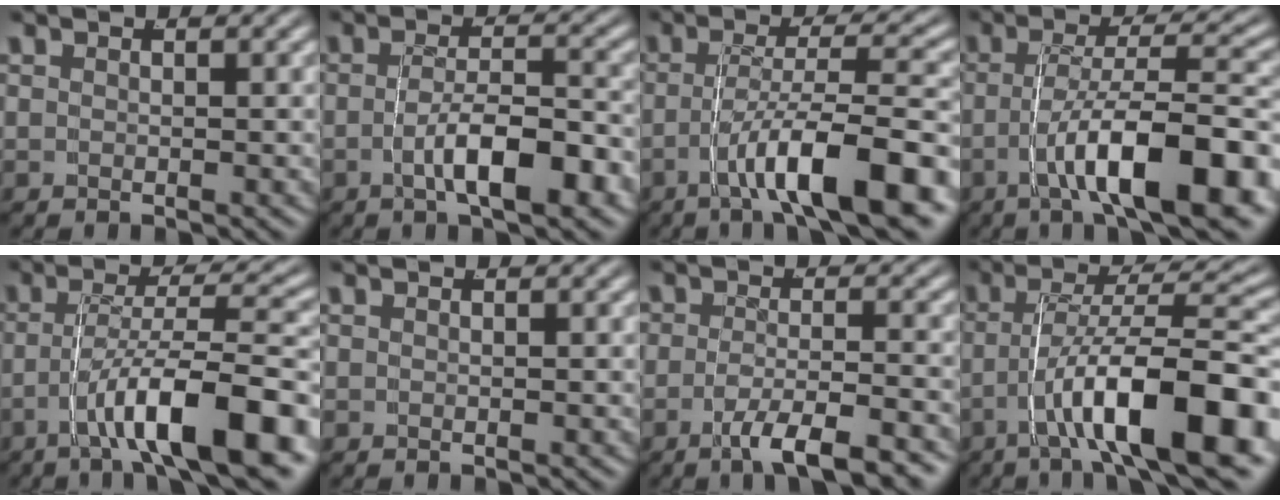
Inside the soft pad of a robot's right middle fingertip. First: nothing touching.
{"total": 4.9, "force": [-2.5, 1.1, 4.1], "torque": [-0.064, -0.004, -0.040]}
{"total": 7.8, "force": [-3.6, 1.5, 6.8], "torque": [-0.098, 0.003, -0.055]}
{"total": 9.6, "force": [-4.0, 2.6, 8.3], "torque": [-0.119, -0.001, -0.059]}
{"total": 8.8, "force": [-4.1, 2.0, 7.5], "torque": [-0.110, 0.001, -0.060]}
{"total": 0.0}
{"total": 4.6, "force": [-3.3, 0.8, 3.1], "torque": [-0.056, -0.013, -0.049]}
{"total": 10.6, "force": [-4.1, 3.1, 9.2], "torque": [-0.138, -0.007, -0.056]}